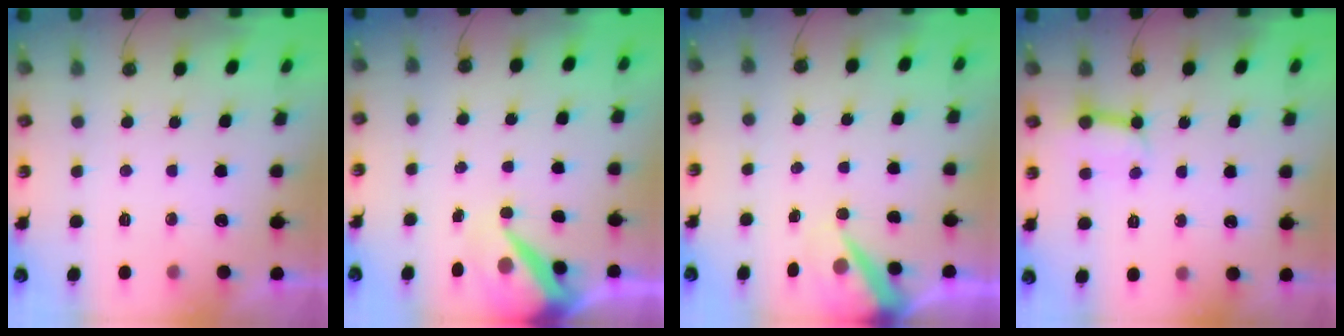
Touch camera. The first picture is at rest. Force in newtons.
{"total": 9.1, "press": 9.1, "slide": 1.0}
{"total": 7.5, "press": 7.5, "slide": 0.3}
{"total": 5.6, "press": 5.6, "slide": 0.7}